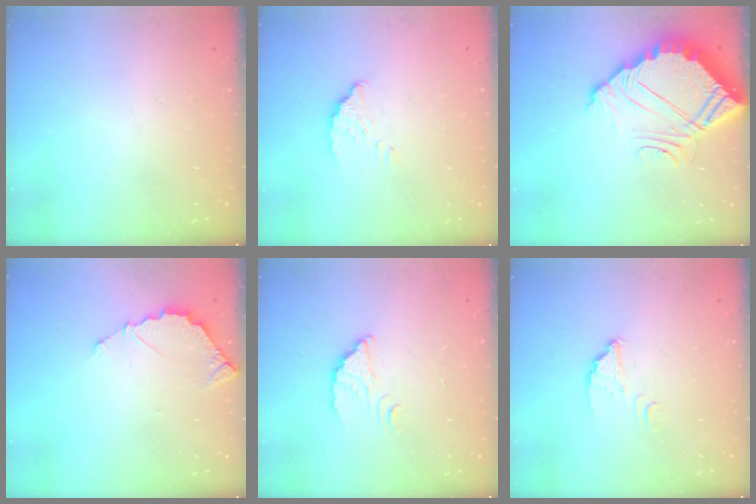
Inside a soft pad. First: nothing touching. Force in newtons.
{"total": 3.1, "press": 3.1, "slide": 0.1}
{"total": 10.0, "press": 10.0, "slide": 0.6}
{"total": 6.9, "press": 6.9, "slide": 0.4}
{"total": 2.4, "press": 2.4, "slide": 0.1}
{"total": 3.7, "press": 3.7, "slide": 0.3}